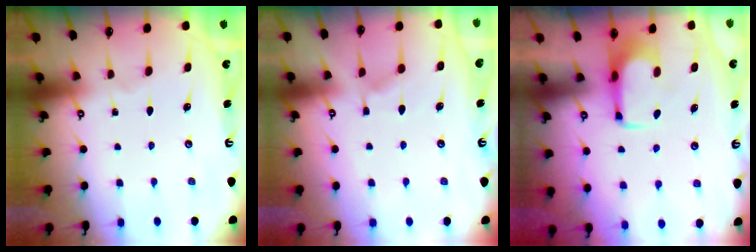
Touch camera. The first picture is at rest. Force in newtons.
{"total": 6.5, "press": 6.4, "slide": 0.8}
{"total": 2.1, "press": 2.1, "slide": 0.4}